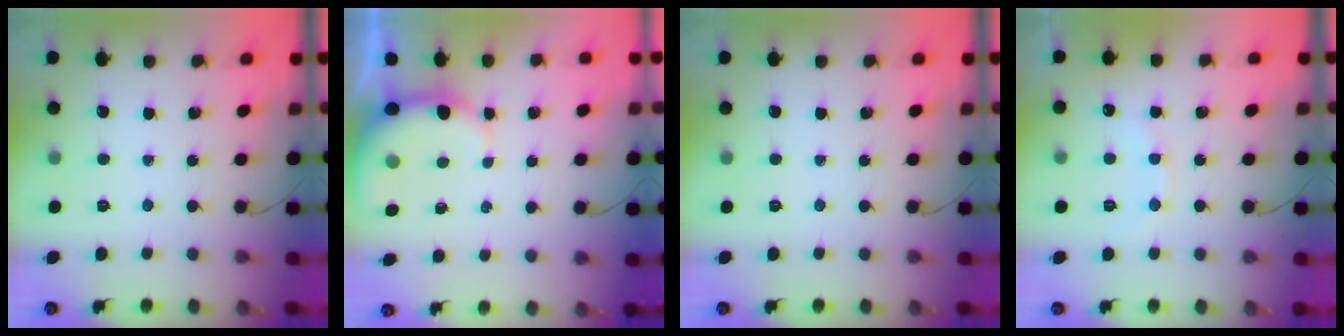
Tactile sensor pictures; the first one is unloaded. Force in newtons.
{"total": 4.0, "press": 3.9, "slide": 0.7}
{"total": 0.0}
{"total": 7.0, "press": 6.9, "slide": 0.9}